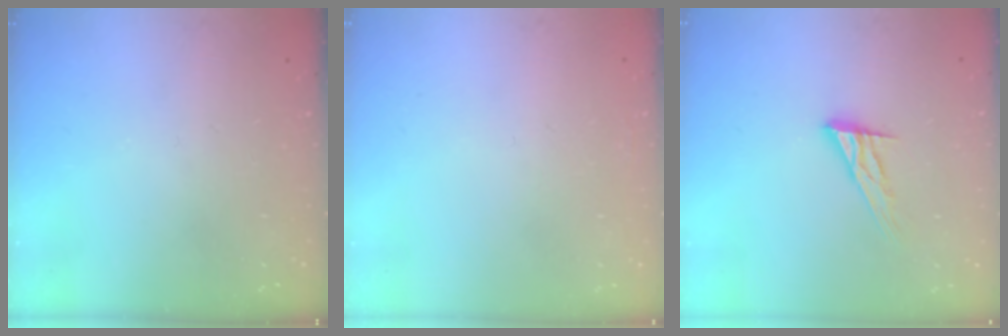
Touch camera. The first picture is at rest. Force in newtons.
{"total": 0.9, "press": 0.9, "slide": 0.1}
{"total": 11.1, "press": 11.1, "slide": 0.9}